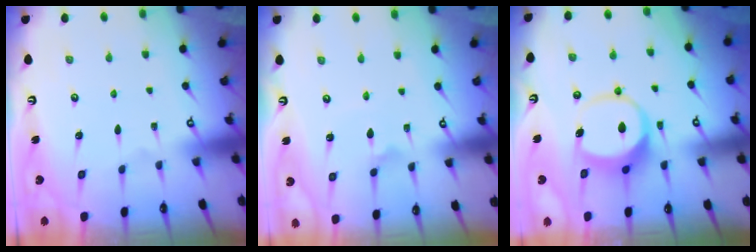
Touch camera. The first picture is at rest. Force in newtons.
{"total": 1.9, "press": 1.9, "slide": 0.2}
{"total": 7.6, "press": 7.5, "slide": 1.3}